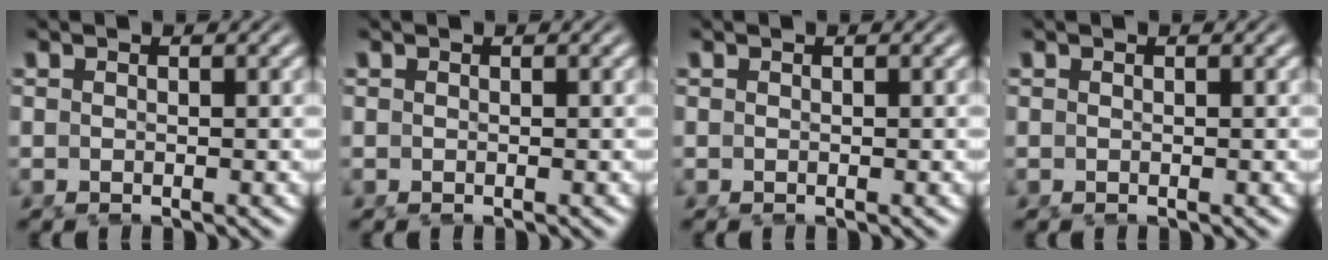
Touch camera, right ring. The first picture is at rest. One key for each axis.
{"total": 0.0}
{"total": 0.0}
{"total": 0.0}